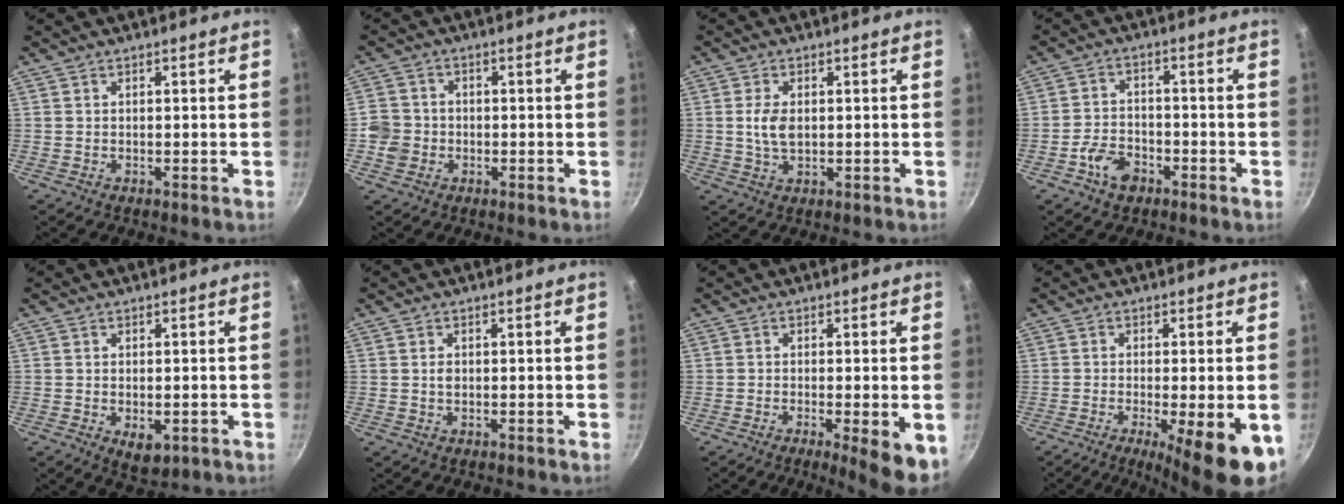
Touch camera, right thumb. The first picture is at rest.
{"total": 5.1, "force": [-1.4, 4.6, 1.7], "torque": [-0.012, 0.016, -0.032]}
{"total": 4.7, "force": [0.4, 2.8, 3.8], "torque": [-0.071, -0.001, 0.007]}
{"total": 6.3, "force": [-3.4, 4.1, 3.4], "torque": [-0.054, 0.029, -0.064]}
{"total": 4.7, "force": [-1.2, 2.8, 3.6], "torque": [-0.047, -0.008, -0.011]}
{"total": 1.3, "force": [0.0, 0.9, 0.8], "torque": [-0.012, 0.002, 0.000]}
{"total": 8.3, "force": [-2.7, 1.9, 7.6], "torque": [-0.094, -0.001, -0.034]}
{"total": 12.9, "force": [-4.8, 3.0, 11.5], "torque": [-0.156, -0.004, -0.065]}